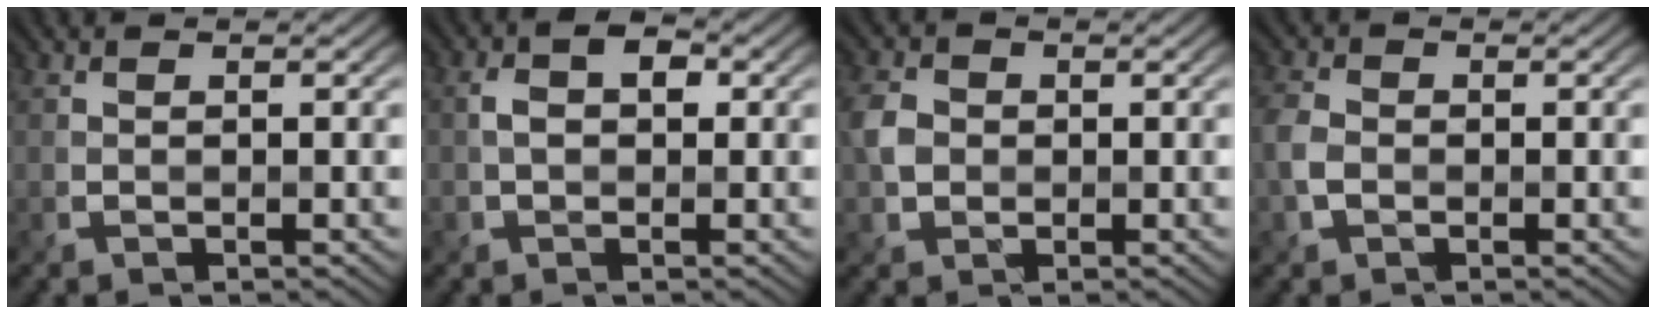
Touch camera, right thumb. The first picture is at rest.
{"total": 3.5, "force": [0.4, 2.2, 2.6], "torque": [-0.046, 0.004, -0.002]}
{"total": 3.1, "force": [-0.2, 2.8, 1.3], "torque": [-0.033, 0.001, -0.014]}
{"total": 3.0, "force": [-0.9, 2.4, 1.6], "torque": [-0.046, -0.003, -0.027]}